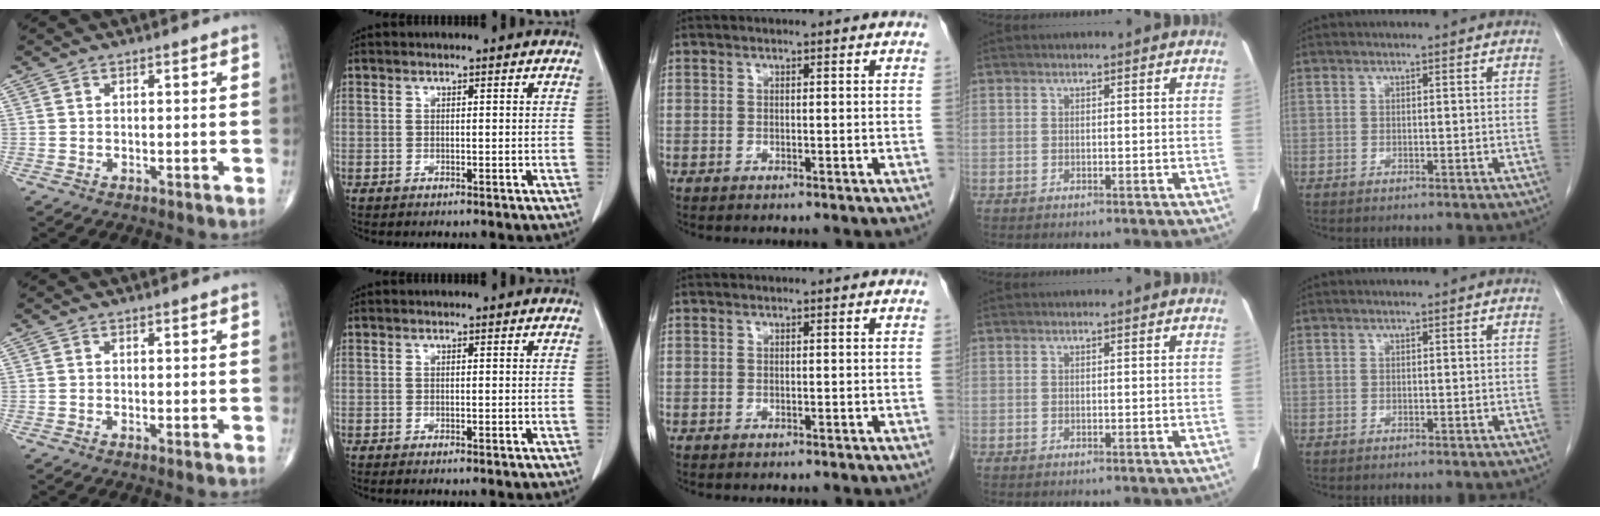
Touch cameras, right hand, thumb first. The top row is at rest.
{"thumb": {"total": 0.6, "force": [-0.4, 0.0, 0.5], "torque": [-0.012, -0.002, -0.007]}, "index": {"total": 0.6, "force": [-0.5, -0.1, 0.3], "torque": [-0.006, -0.001, -0.009]}}